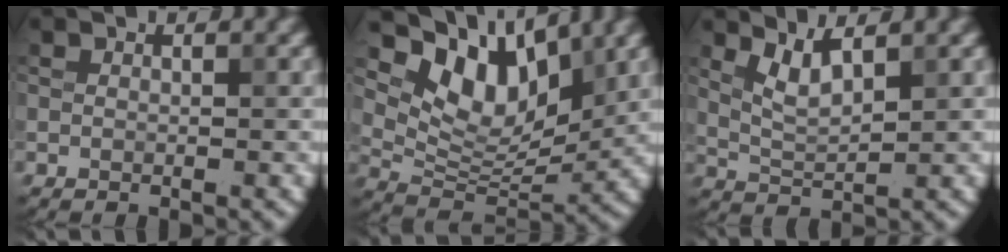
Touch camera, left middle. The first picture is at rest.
{"total": 8.4, "force": [4.7, 4.5, 5.3], "torque": [-0.089, -0.009, 0.082]}
{"total": 2.7, "force": [1.7, 0.7, 2.1], "torque": [-0.048, -0.008, 0.039]}